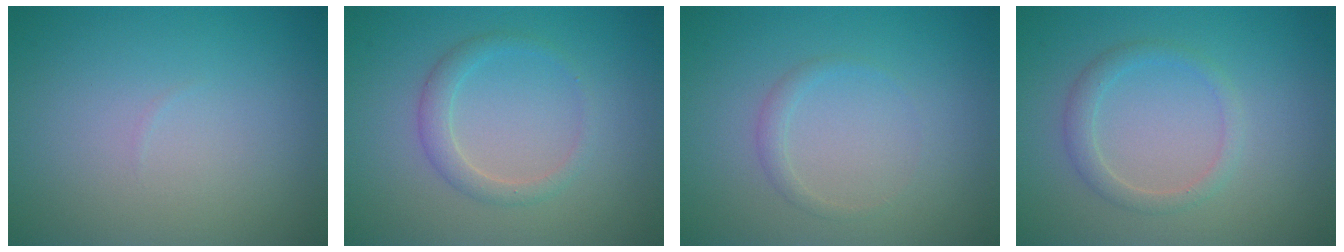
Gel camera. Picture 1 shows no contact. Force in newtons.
{"total": 1.9, "press": 1.9, "slide": 0.0}
{"total": 1.0, "press": 1.0, "slide": 0.1}
{"total": 1.8, "press": 1.8, "slide": 0.1}